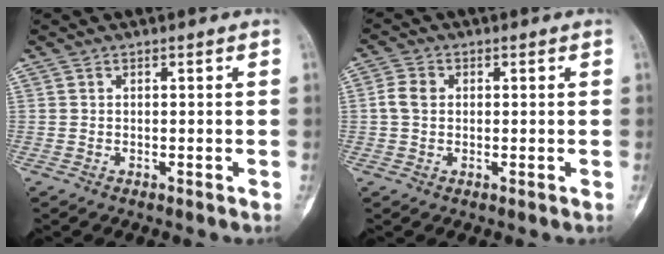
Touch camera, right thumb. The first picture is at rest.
{"total": 3.5, "force": [0.3, 2.7, 2.1], "torque": [-0.045, 0.009, 0.000]}